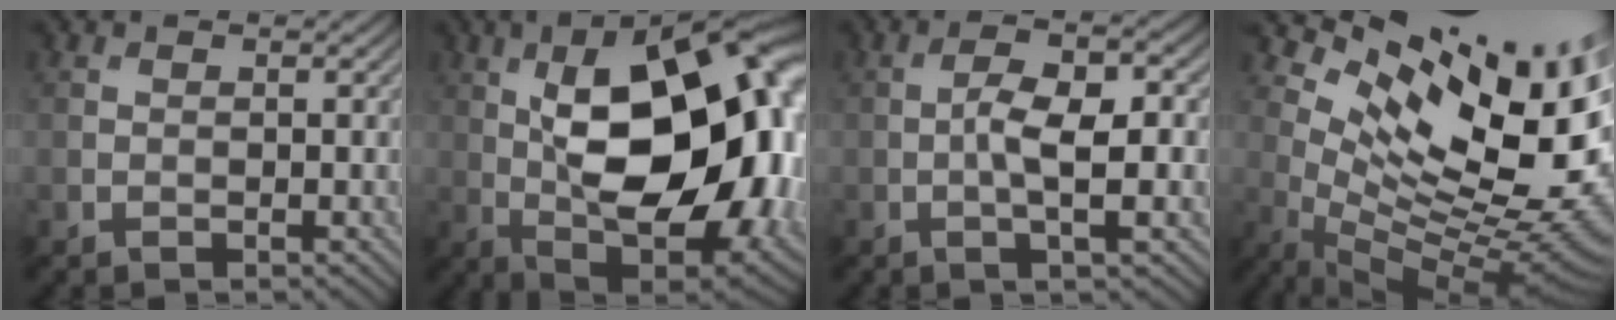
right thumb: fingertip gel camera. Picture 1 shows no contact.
{"total": 21.6, "force": [2.0, 10.6, 18.7], "torque": [-0.280, 0.018, 0.017]}
{"total": 5.6, "force": [-0.8, 1.7, 5.3], "torque": [-0.103, 0.003, -0.015]}
{"total": 17.8, "force": [7.7, 7.8, 14.1], "torque": [-0.220, 0.009, 0.145]}